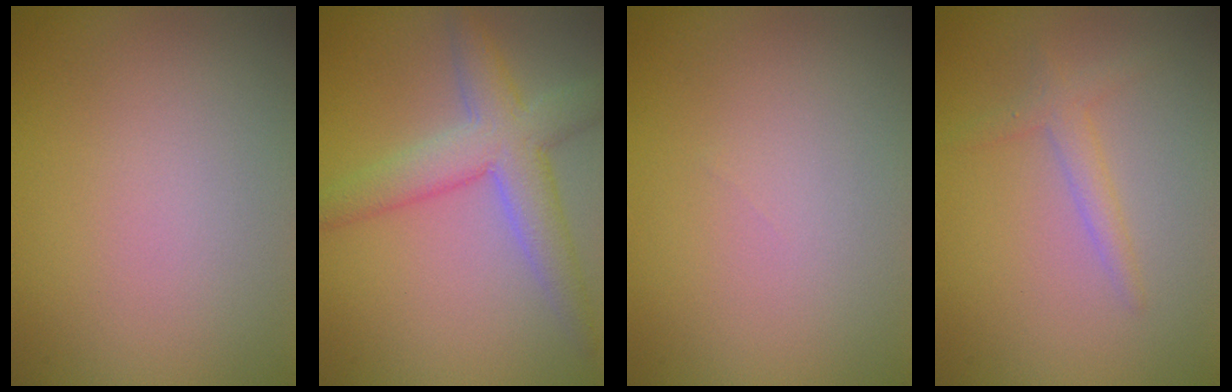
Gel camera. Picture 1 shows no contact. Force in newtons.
{"total": 5.5, "press": 5.5, "slide": 0.2}
{"total": 0.0}
{"total": 1.7, "press": 1.7, "slide": 0.1}